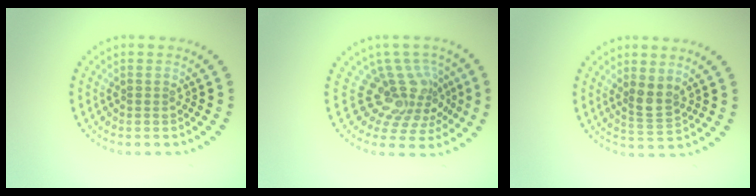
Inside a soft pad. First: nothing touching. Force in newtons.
{"total": 4.4, "press": 3.1, "slide": 3.1}
{"total": 2.2, "press": 1.9, "slide": 1.2}